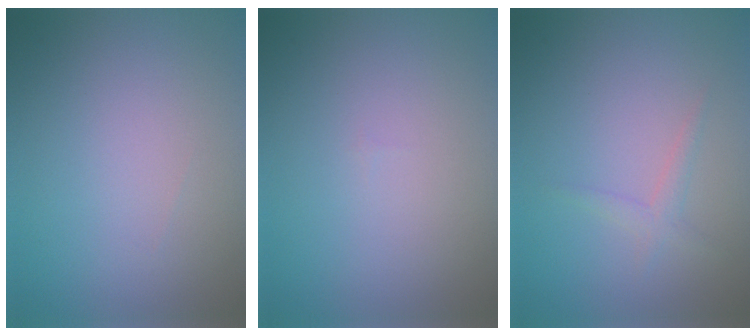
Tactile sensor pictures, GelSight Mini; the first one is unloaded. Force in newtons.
{"total": 0.0}
{"total": 1.3, "press": 1.3, "slide": 0.1}